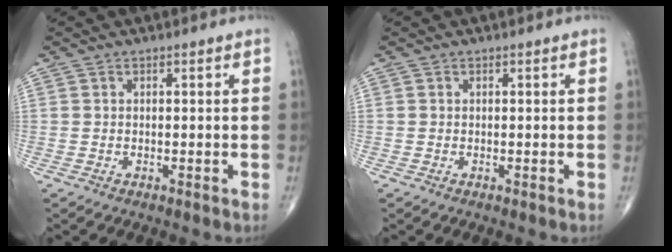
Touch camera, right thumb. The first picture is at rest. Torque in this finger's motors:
{"motor_torque": [-0.25, 0.30, 0.02, 0.00, 0.00]}